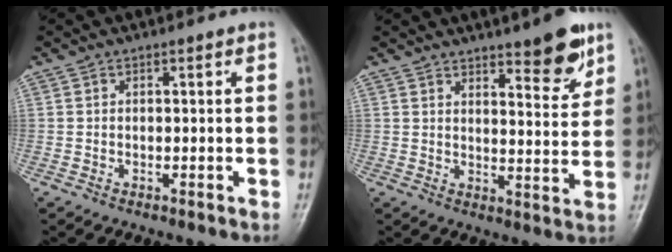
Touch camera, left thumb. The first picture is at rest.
{"total": 8.9, "force": [6.0, 2.4, 6.2], "torque": [-0.063, -0.041, 0.085]}